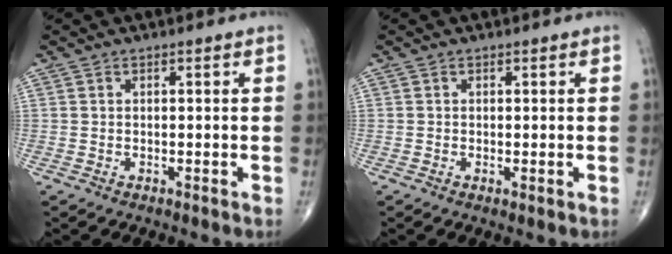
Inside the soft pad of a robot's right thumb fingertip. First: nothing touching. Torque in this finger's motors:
{"motor_torque": [-0.20, 0.13, -0.19, -0.07, -0.03]}